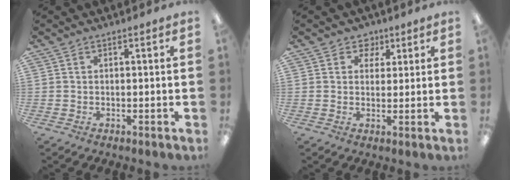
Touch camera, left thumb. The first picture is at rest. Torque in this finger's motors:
{"motor_torque": [-0.03, 0.04, -0.19, 0.13, -0.04]}